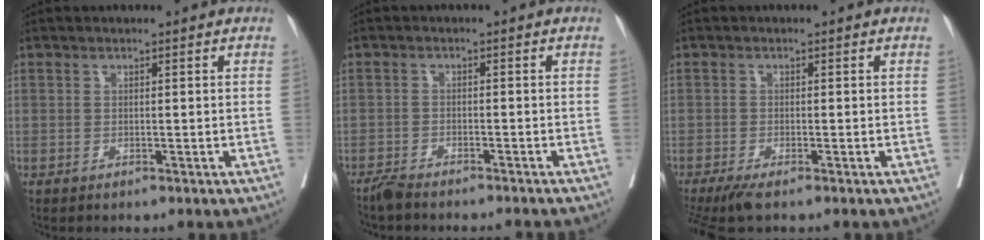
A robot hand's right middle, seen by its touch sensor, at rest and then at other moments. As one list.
[{"total": 4.4, "force": [-4.3, -0.3, 1.1], "torque": [-0.009, -0.010, -0.068]}, {"total": 3.8, "force": [-2.8, 0.4, 2.5], "torque": [-0.042, -0.010, -0.052]}]